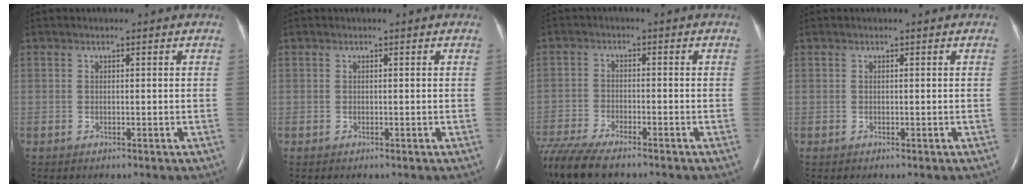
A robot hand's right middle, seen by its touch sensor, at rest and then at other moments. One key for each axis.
{"total": 0.0}
{"total": 12.3, "fx": -10.0, "fy": 2.7, "fz": 6.7, "tx": -0.136, "ty": -0.026, "tz": -0.169}
{"total": 0.0}